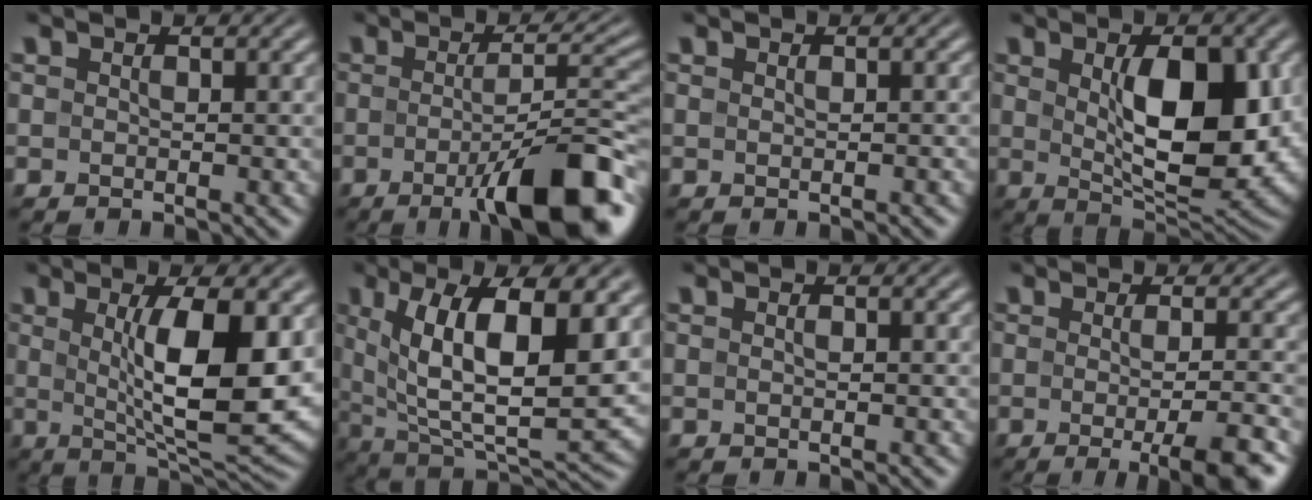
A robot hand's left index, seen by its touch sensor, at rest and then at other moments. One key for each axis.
{"total": 10.5, "fx": -4.0, "fy": 2.3, "fz": 9.4, "tx": -0.125, "ty": 0.001, "tz": -0.064}
{"total": 0.9, "fx": 0.2, "fy": 0.3, "fz": 0.8, "tx": -0.007, "ty": 0.001, "tz": -0.004}
{"total": 10.2, "fx": 0.8, "fy": 4.6, "fz": 9.1, "tx": -0.142, "ty": -0.011, "tz": 0.027}
{"total": 9.8, "fx": 1.1, "fy": 2.8, "fz": 9.4, "tx": -0.144, "ty": -0.014, "tz": 0.025}
{"total": 11.8, "fx": 3.3, "fy": 4.4, "fz": 10.4, "tx": -0.174, "ty": -0.011, "tz": 0.060}
{"total": 1.6, "fx": 0.5, "fy": 0.7, "fz": 1.3, "tx": -0.004, "ty": 0.000, "tz": -0.011}
{"total": 7.7, "fx": -2.0, "fy": 2.1, "fz": 7.1, "tx": -0.073, "ty": -0.012, "tz": -0.021}